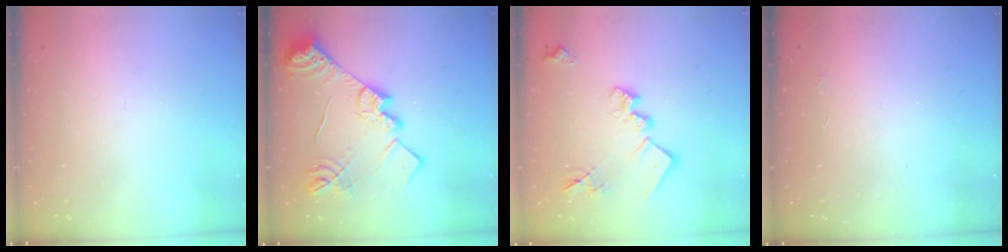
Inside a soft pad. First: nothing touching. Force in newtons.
{"total": 19.6, "press": 19.5, "slide": 1.6}
{"total": 16.6, "press": 16.6, "slide": 0.5}
{"total": 2.0, "press": 2.0, "slide": 0.4}